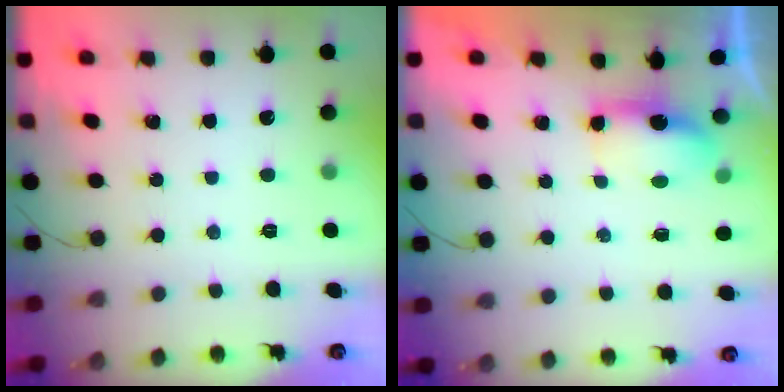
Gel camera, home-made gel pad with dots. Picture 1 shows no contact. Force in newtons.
{"total": 4.8, "press": 4.8, "slide": 0.3}